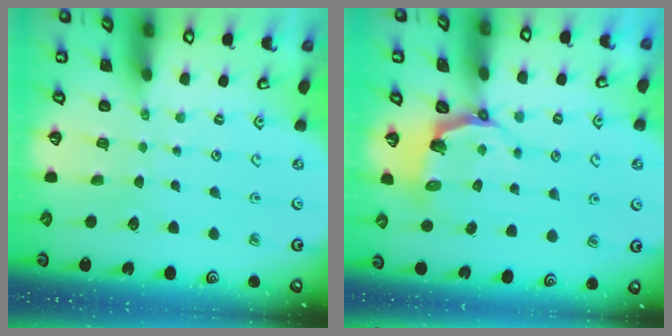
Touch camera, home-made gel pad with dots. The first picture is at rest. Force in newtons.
{"total": 4.1, "press": 2.6, "slide": 3.2}